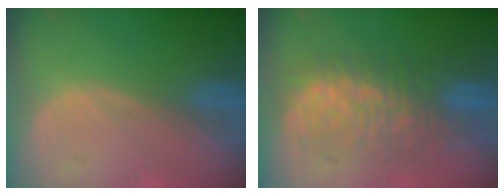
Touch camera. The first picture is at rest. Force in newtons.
{"total": 8.8, "press": 8.8, "slide": 0.6}